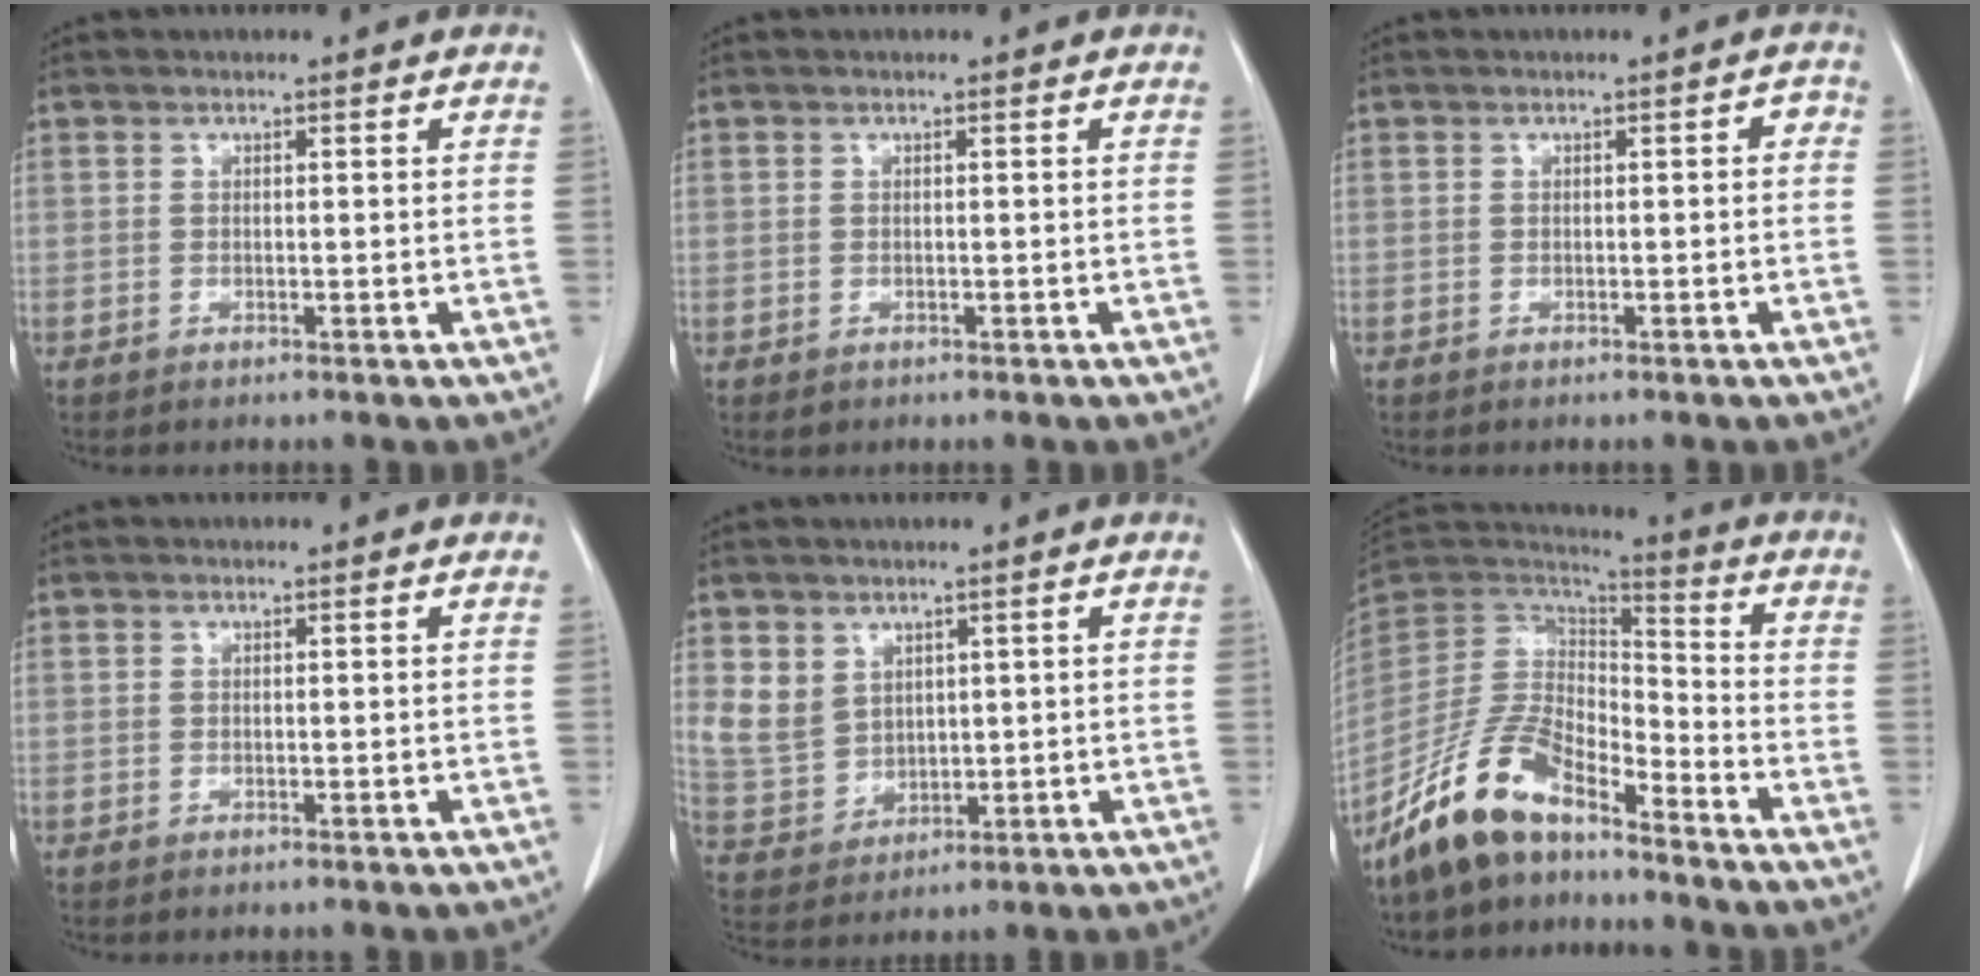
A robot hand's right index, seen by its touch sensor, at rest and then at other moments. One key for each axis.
{"total": 0.9, "fx": -0.4, "fy": 0.7, "fz": 0.3, "tx": 0.000, "ty": 0.002, "tz": -0.005}
{"total": 1.6, "fx": -0.2, "fy": 0.7, "fz": 1.4, "tx": -0.012, "ty": 0.014, "tz": -0.005}
{"total": 0.0}
{"total": 6.0, "fx": 2.6, "fy": 5.0, "fz": 2.1, "tx": -0.052, "ty": 0.010, "tz": 0.068}
{"total": 12.9, "fx": -10.1, "fy": 4.3, "fz": 6.9, "tx": -0.141, "ty": 0.015, "tz": -0.198}